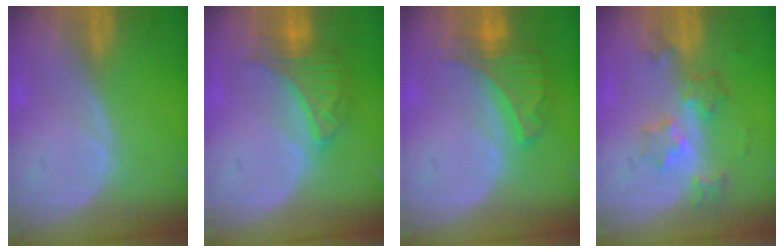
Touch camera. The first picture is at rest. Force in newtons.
{"total": 6.6, "press": 6.2, "slide": 2.2}
{"total": 6.5, "press": 6.1, "slide": 2.3}
{"total": 5.9, "press": 5.4, "slide": 2.4}